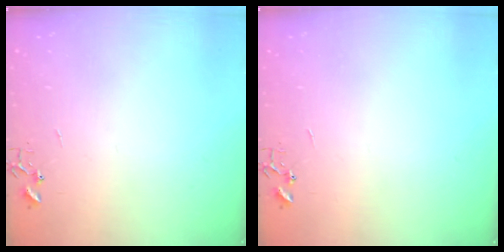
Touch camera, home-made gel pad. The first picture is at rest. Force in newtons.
{"total": 0.0}